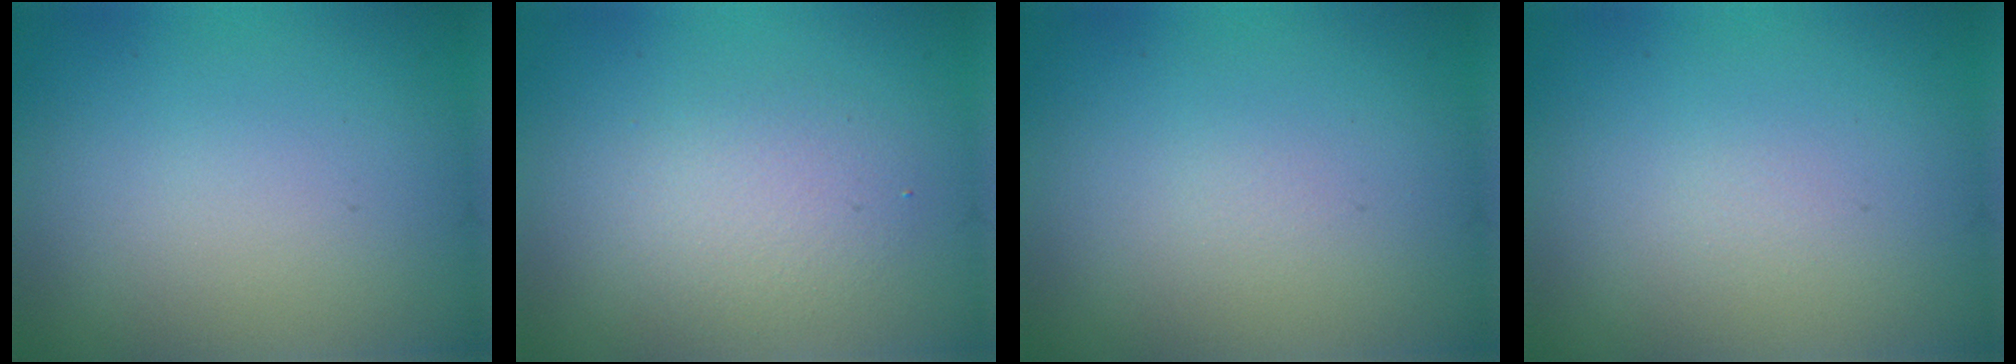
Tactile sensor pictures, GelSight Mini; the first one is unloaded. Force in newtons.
{"total": 2.6, "press": 2.6, "slide": 0.2}
{"total": 0.0}
{"total": 0.0}